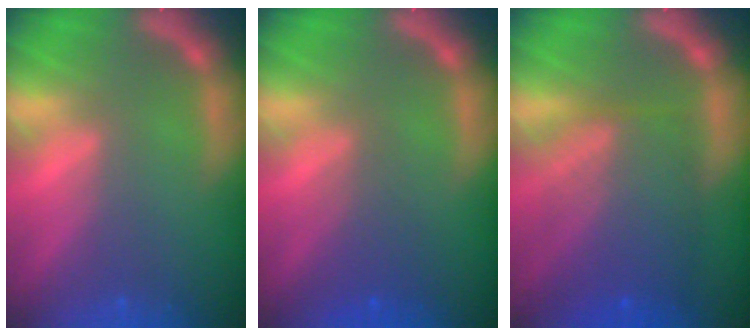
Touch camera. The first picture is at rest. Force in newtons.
{"total": 2.5}
{"total": 8.0}